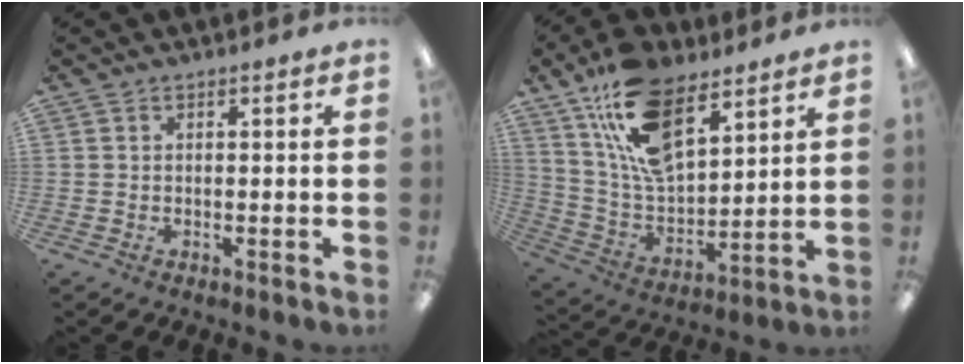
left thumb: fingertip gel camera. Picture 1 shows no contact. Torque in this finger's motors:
{"motor_torque": [0.35, 0.21, 1.39, -1.32, 0.08]}